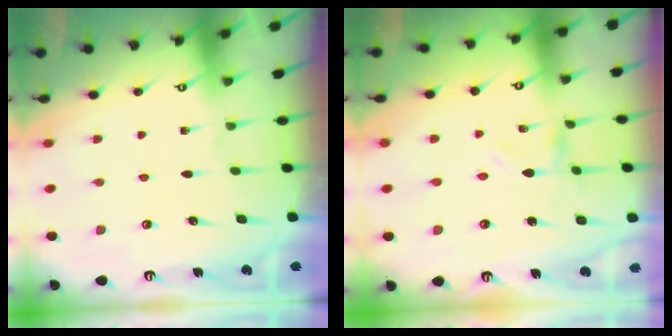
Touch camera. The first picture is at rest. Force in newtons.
{"total": 0.0}